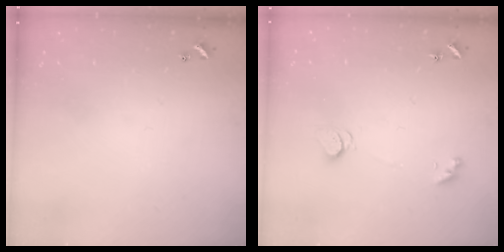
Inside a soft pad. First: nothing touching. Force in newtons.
{"total": 2.5, "press": 2.5, "slide": 0.4}